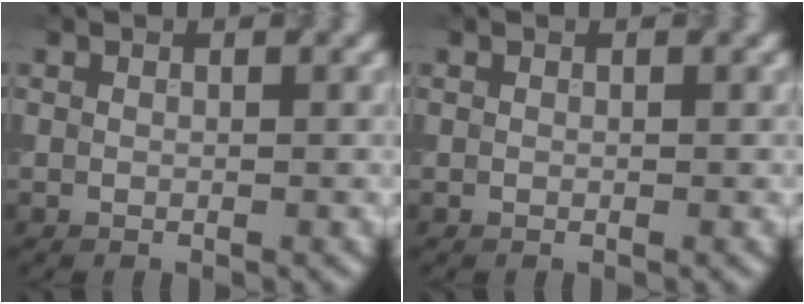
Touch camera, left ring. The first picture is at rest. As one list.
[{"total": 0.0}]